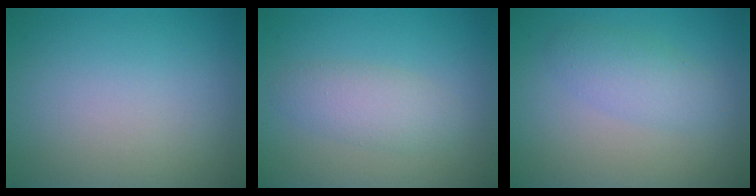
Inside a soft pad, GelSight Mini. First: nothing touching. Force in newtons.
{"total": 2.6, "press": 2.6, "slide": 0.1}
{"total": 2.4, "press": 2.4, "slide": 0.1}